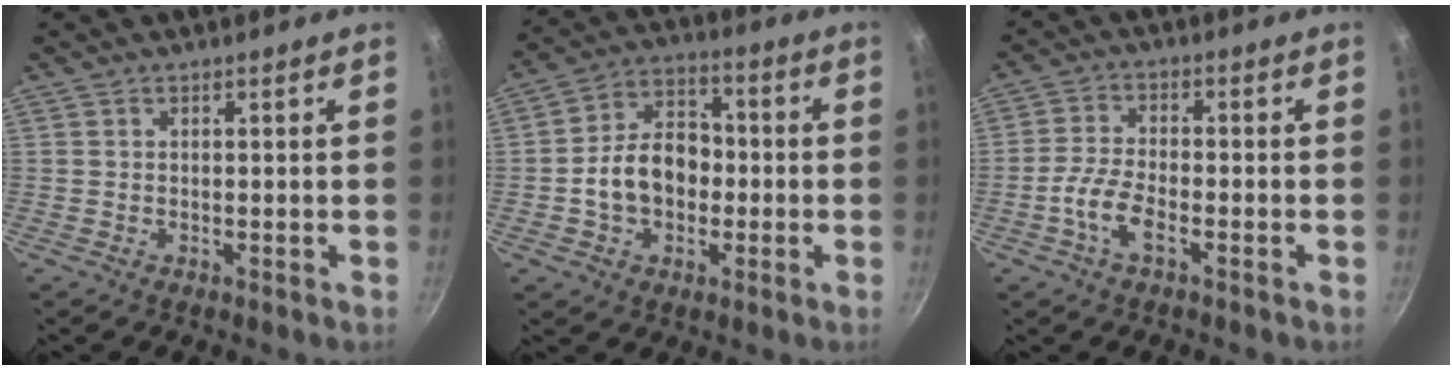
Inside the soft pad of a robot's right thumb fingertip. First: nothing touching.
{"total": 12.0, "force": [-1.6, 8.9, 7.9], "torque": [-0.095, 0.033, -0.038]}
{"total": 6.1, "force": [-2.7, 2.5, 4.8], "torque": [-0.105, 0.018, -0.061]}